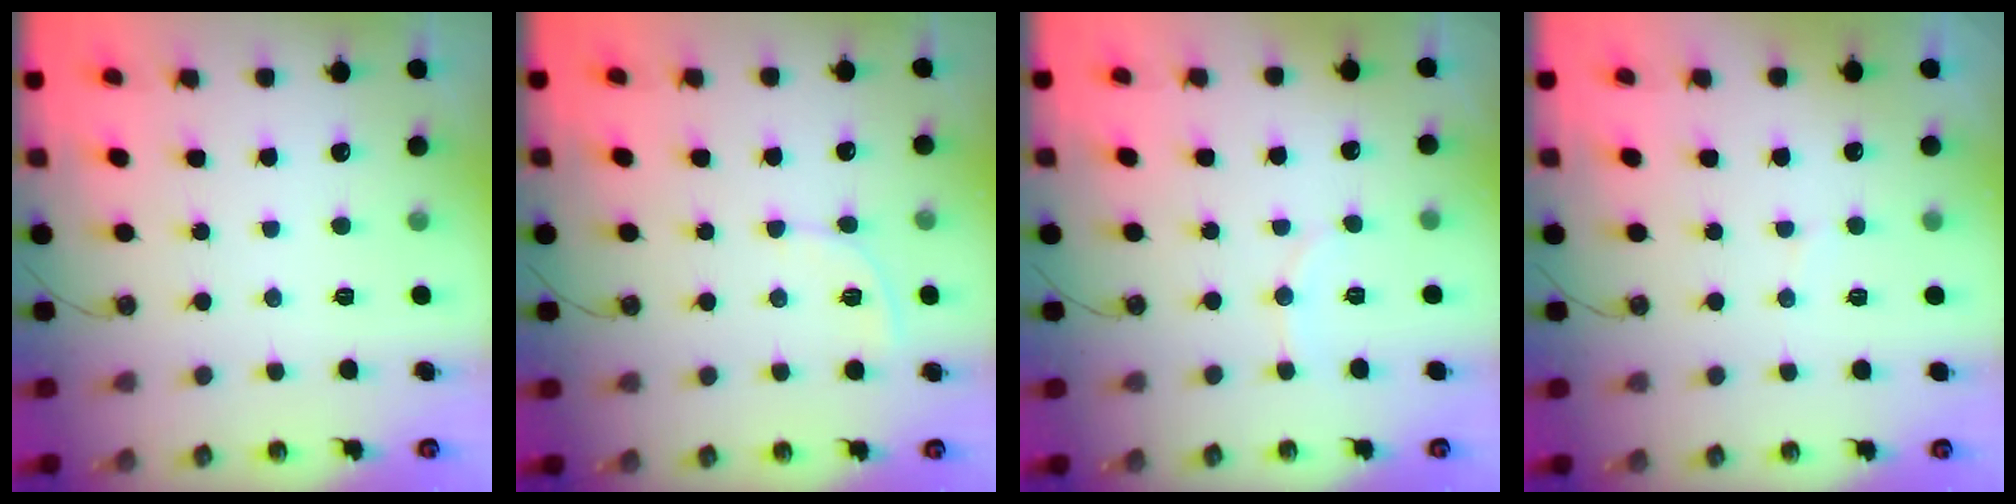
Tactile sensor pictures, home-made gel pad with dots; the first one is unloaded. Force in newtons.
{"total": 4.5, "press": 4.5, "slide": 0.6}
{"total": 4.7, "press": 4.6, "slide": 0.7}
{"total": 2.7, "press": 2.4, "slide": 1.2}